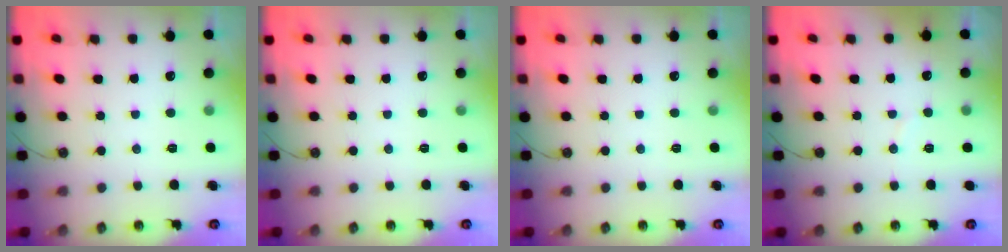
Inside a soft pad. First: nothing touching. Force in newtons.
{"total": 0.0}
{"total": 0.0}
{"total": 2.6, "press": 2.6, "slide": 0.3}